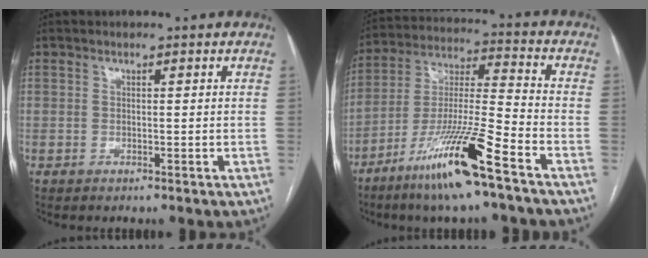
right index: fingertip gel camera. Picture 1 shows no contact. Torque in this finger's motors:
{"motor_torque": [1.58, -0.56, 0.52, 0.21]}